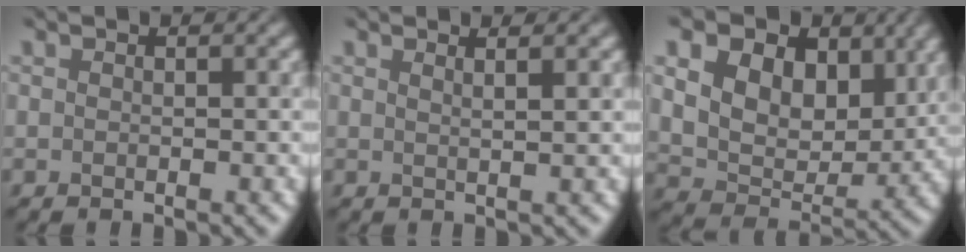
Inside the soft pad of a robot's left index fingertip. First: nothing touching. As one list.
[{"total": 2.1, "force": [1.2, 0.8, 1.5], "torque": [-0.007, 0.008, -0.005]}, {"total": 14.5, "force": [6.2, 10.0, 8.6], "torque": [-0.164, 0.028, 0.110]}]